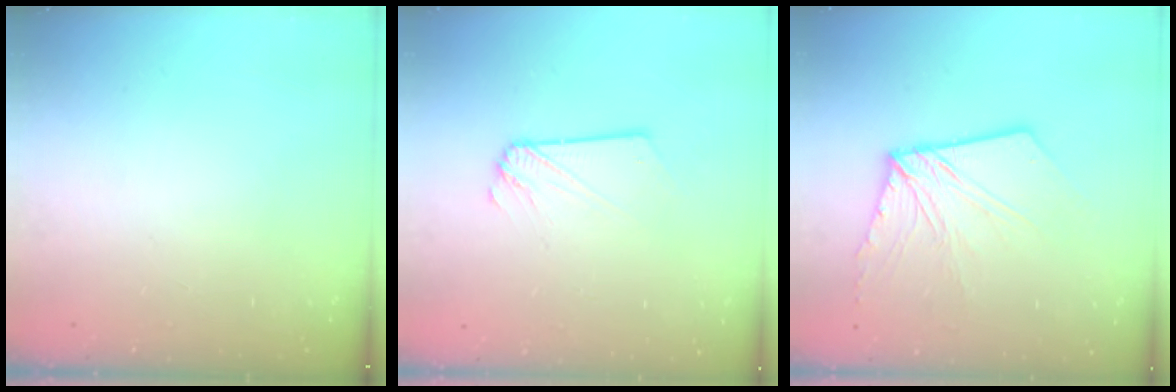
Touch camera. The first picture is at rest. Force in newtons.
{"total": 2.1, "press": 2.1, "slide": 0.3}
{"total": 10.6, "press": 10.5, "slide": 1.4}